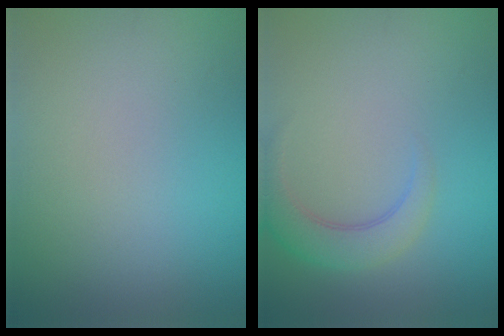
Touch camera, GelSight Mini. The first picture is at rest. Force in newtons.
{"total": 3.2, "press": 3.2, "slide": 0.3}